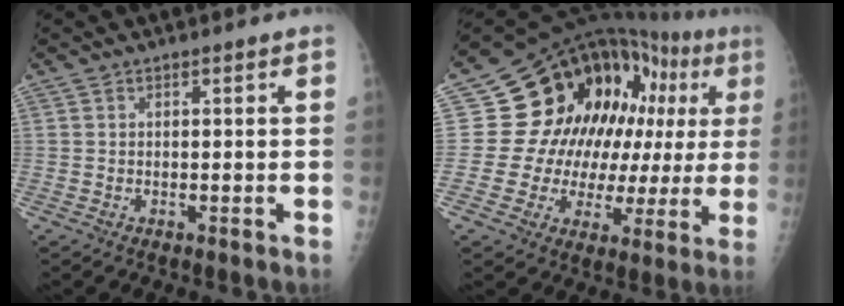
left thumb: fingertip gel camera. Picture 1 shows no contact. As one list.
[{"total": 22.2, "force": [4.8, 13.8, 16.7], "torque": [-0.178, 0.023, 0.073]}]